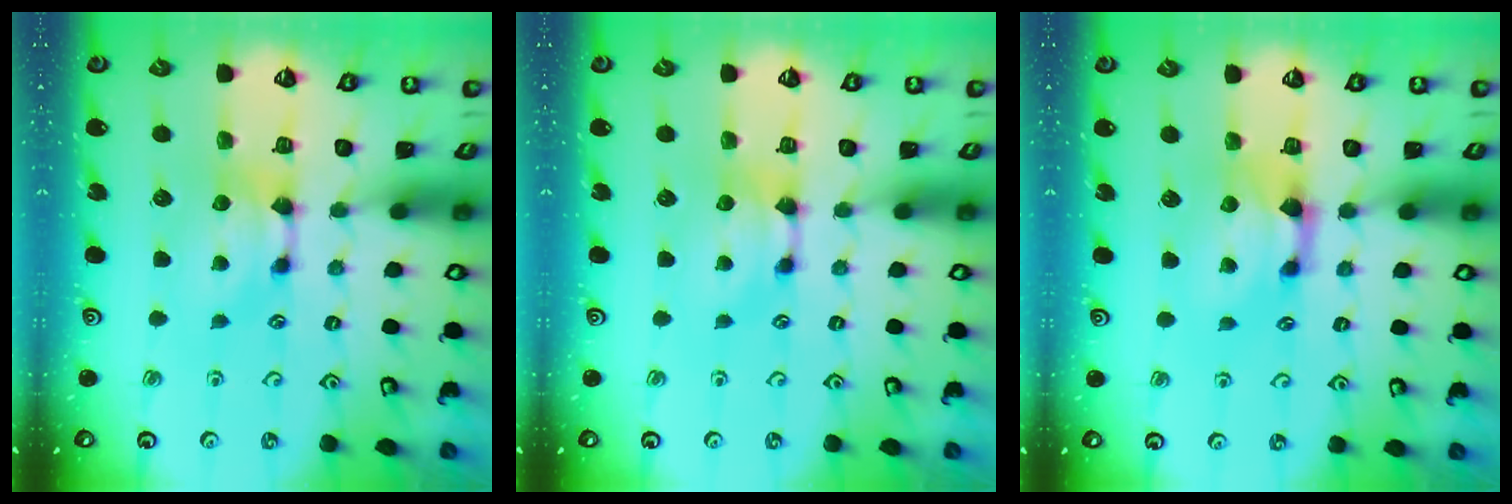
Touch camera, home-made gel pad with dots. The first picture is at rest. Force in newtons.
{"total": 0.0}
{"total": 1.6, "press": 0.9, "slide": 1.3}